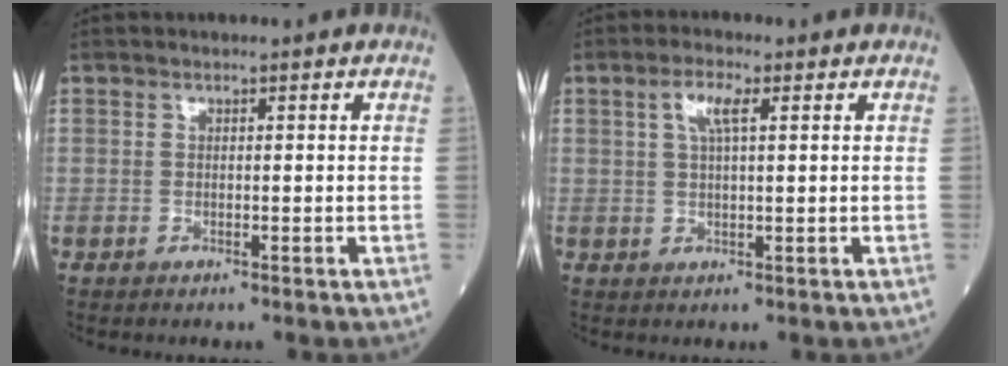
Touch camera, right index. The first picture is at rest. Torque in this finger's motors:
{"motor_torque": [0.31, 0.29, 0.19, 0.08]}